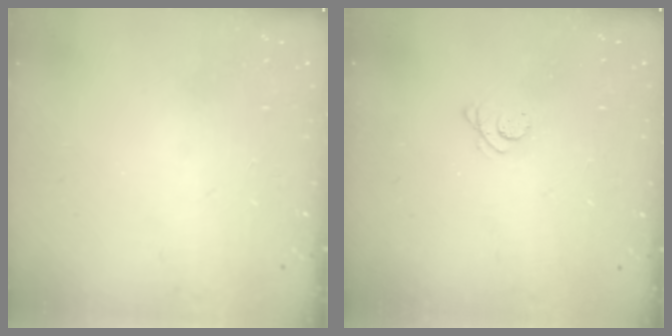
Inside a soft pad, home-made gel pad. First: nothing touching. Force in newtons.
{"total": 2.6, "press": 2.6, "slide": 0.3}